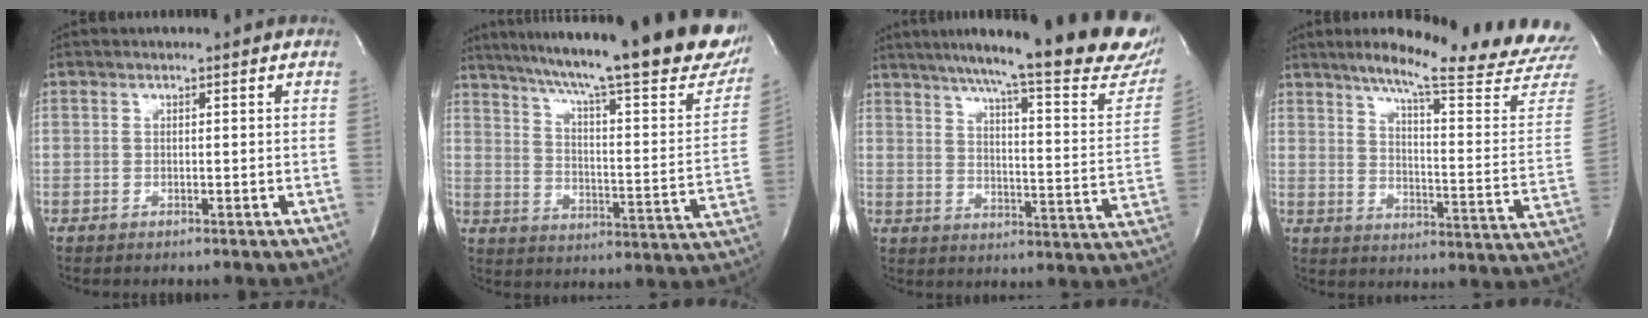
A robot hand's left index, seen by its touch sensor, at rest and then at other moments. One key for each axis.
{"total": 29.8, "fx": 23.9, "fy": 3.5, "fz": 17.5, "tx": -0.259, "ty": -0.054, "tz": 0.307}
{"total": 27.8, "fx": 23.0, "fy": 2.8, "fz": 15.4, "tx": -0.216, "ty": -0.061, "tz": 0.280}
{"total": 22.9, "fx": 20.1, "fy": -0.6, "fz": 11.0, "tx": -0.153, "ty": -0.094, "tz": 0.248}